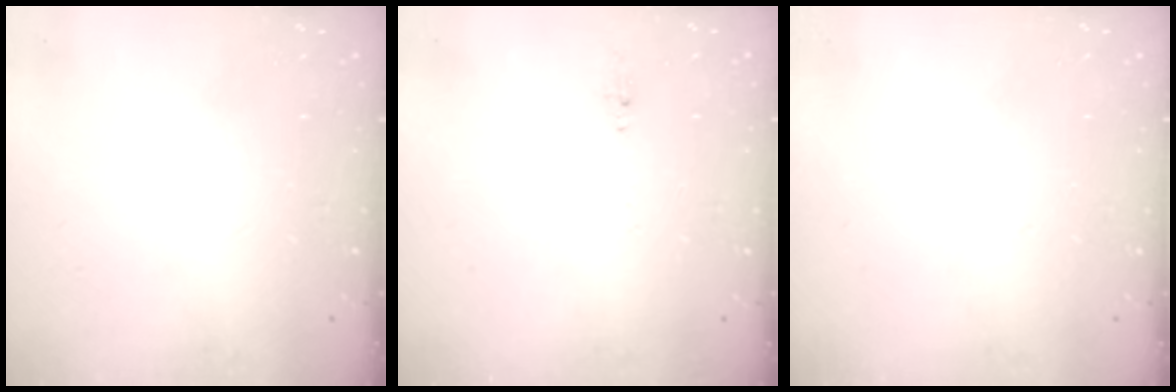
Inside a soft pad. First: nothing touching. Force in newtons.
{"total": 4.6, "press": 4.4, "slide": 1.6}
{"total": 16.0, "press": 1.9, "slide": 15.9}